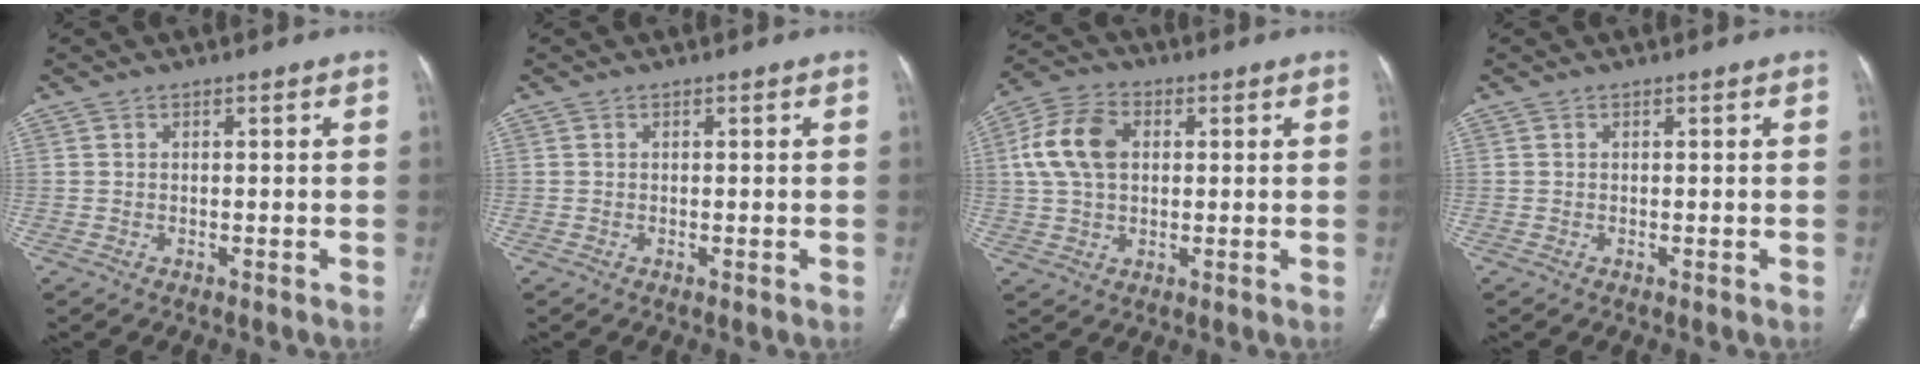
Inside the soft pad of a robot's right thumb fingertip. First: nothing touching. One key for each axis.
{"total": 0.0}
{"total": 10.7, "fx": 1.9, "fy": 7.2, "fz": 7.7, "tx": -0.151, "ty": 0.017, "tz": 0.032}
{"total": 0.0}